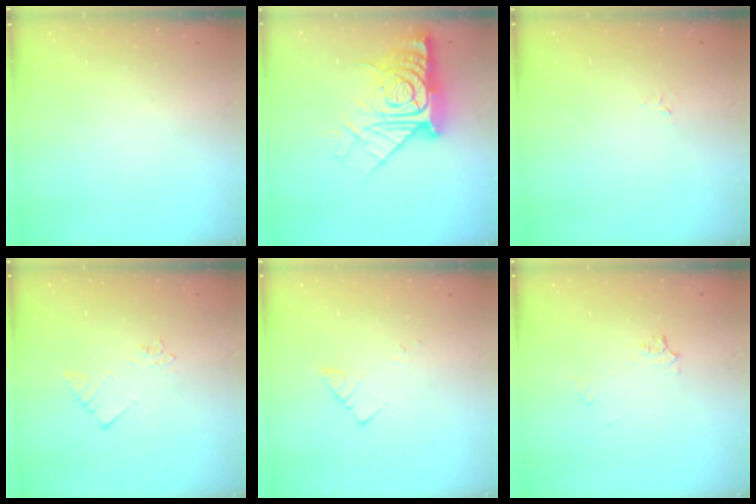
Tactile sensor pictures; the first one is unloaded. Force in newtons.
{"total": 20.5, "press": 20.4, "slide": 1.7}
{"total": 2.6, "press": 2.6, "slide": 0.4}
{"total": 2.1, "press": 2.1, "slide": 0.4}
{"total": 2.5, "press": 2.5, "slide": 0.3}
{"total": 4.3, "press": 4.2, "slide": 0.5}